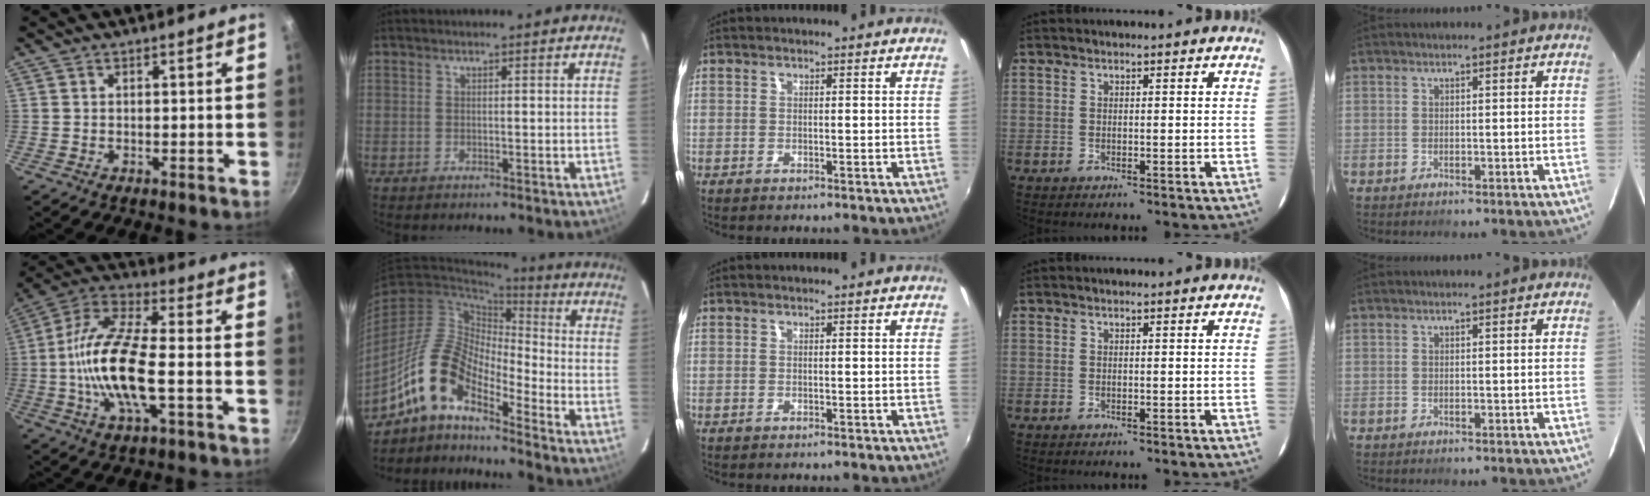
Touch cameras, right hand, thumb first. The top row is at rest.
{"thumb": {"total": 16.9, "force": [-3.0, 5.9, 15.6], "torque": [-0.305, 0.030, -0.075]}, "index": {"total": 12.1, "force": [-8.7, 4.1, 7.3], "torque": [-0.136, 0.015, -0.184]}}